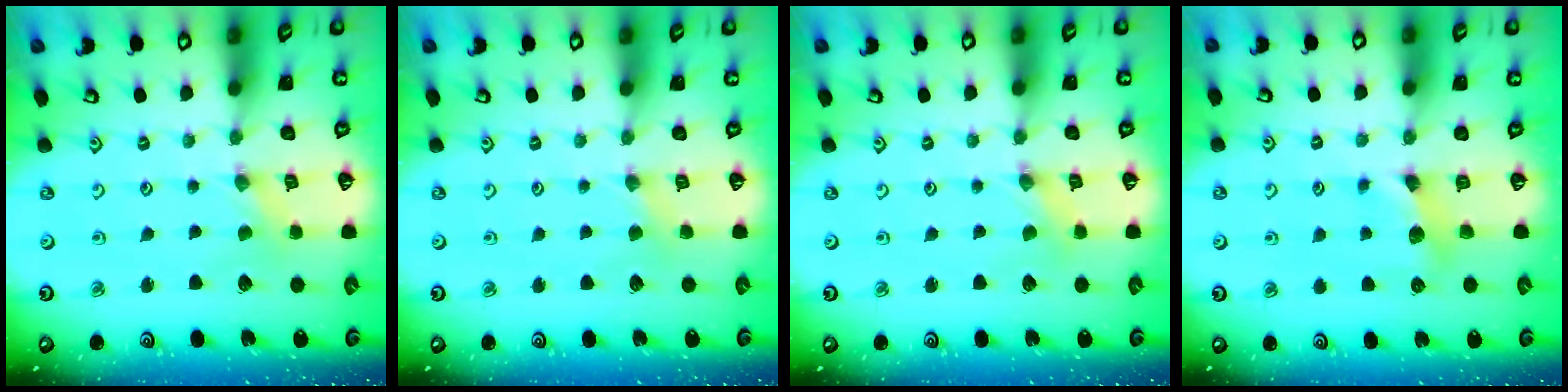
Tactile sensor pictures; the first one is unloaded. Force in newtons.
{"total": 2.0, "press": 2.0, "slide": 0.4}
{"total": 0.5, "press": 0.5, "slide": 0.1}
{"total": 6.6, "press": 6.5, "slide": 0.7}